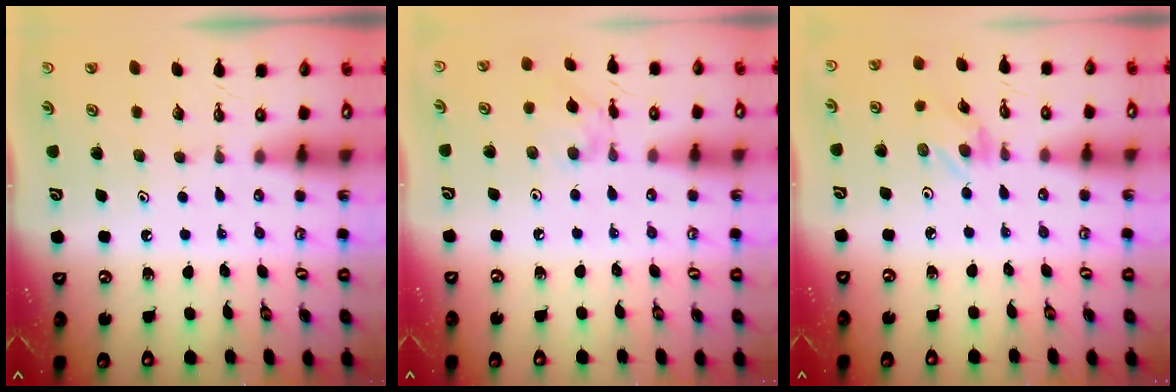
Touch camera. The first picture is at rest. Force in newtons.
{"total": 4.2, "press": 4.2, "slide": 0.4}
{"total": 0.5, "press": 0.5, "slide": 0.1}